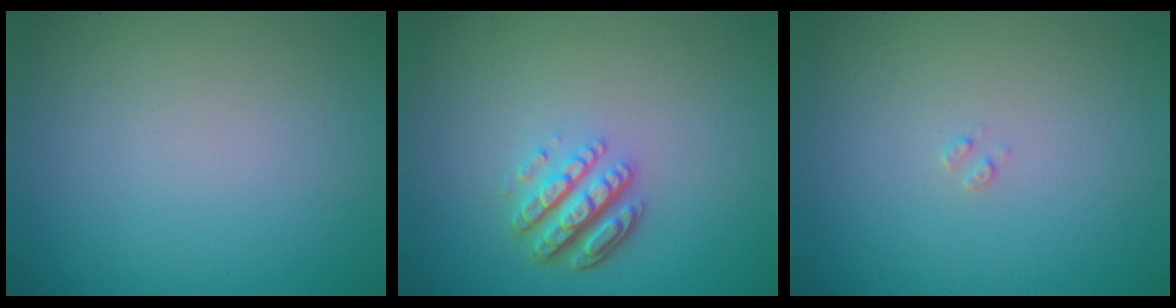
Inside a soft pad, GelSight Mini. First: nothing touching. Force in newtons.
{"total": 4.5, "press": 3.3, "slide": 3.1}
{"total": 0.6, "press": 0.6, "slide": 0.2}